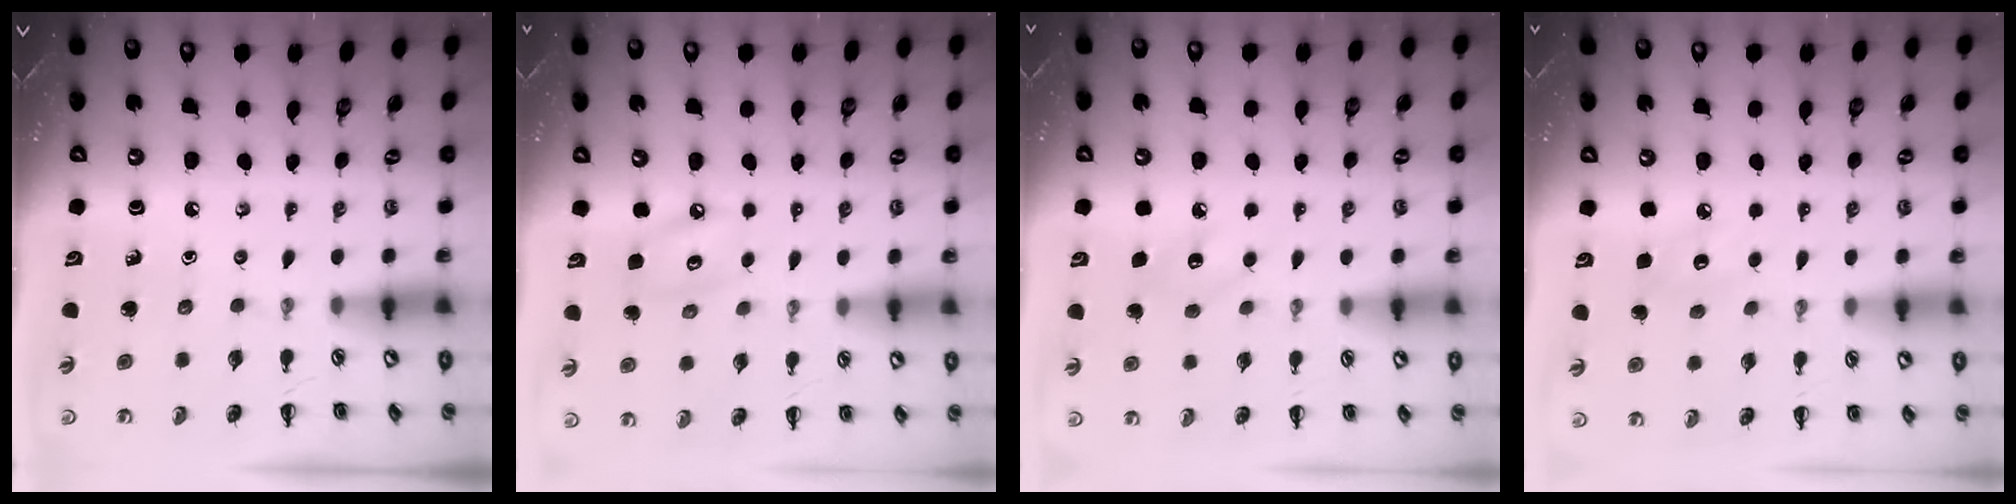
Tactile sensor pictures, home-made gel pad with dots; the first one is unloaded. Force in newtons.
{"total": 5.8, "press": 5.8, "slide": 0.7}
{"total": 7.6, "press": 7.4, "slide": 1.7}
{"total": 6.4, "press": 6.1, "slide": 1.8}